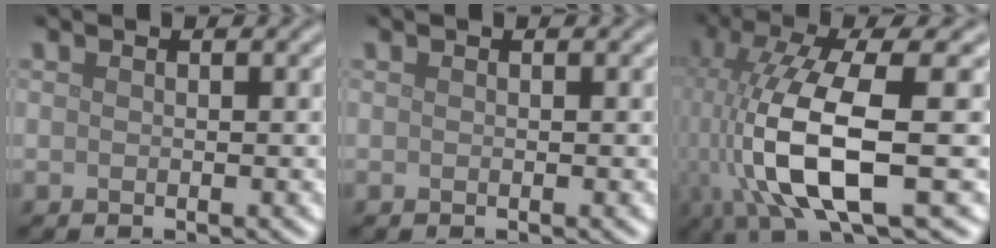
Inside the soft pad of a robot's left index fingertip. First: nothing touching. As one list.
[{"total": 0.0}, {"total": 11.5, "force": [-1.5, 3.6, 10.9], "torque": [-0.224, -0.009, -0.026]}]